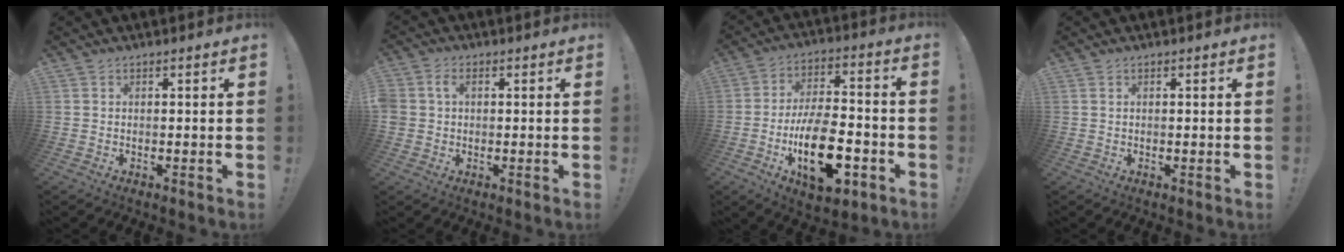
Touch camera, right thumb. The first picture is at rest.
{"total": 3.9, "force": [0.7, 3.0, 2.4], "torque": [-0.051, 0.007, 0.011]}
{"total": 16.1, "force": [-5.5, 6.9, 13.4], "torque": [-0.228, 0.017, -0.087]}
{"total": 0.6, "force": [0.4, -0.1, 0.4], "torque": [-0.004, -0.002, 0.006]}